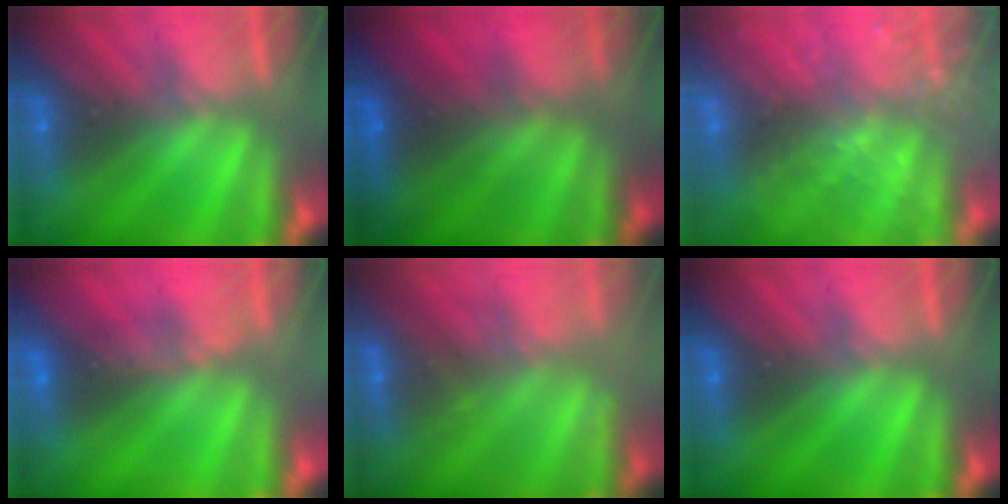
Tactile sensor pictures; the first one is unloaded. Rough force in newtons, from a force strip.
{"total": 5.8}
{"total": 7.1}
{"total": 3.0}
{"total": 3.1}
{"total": 0.0}